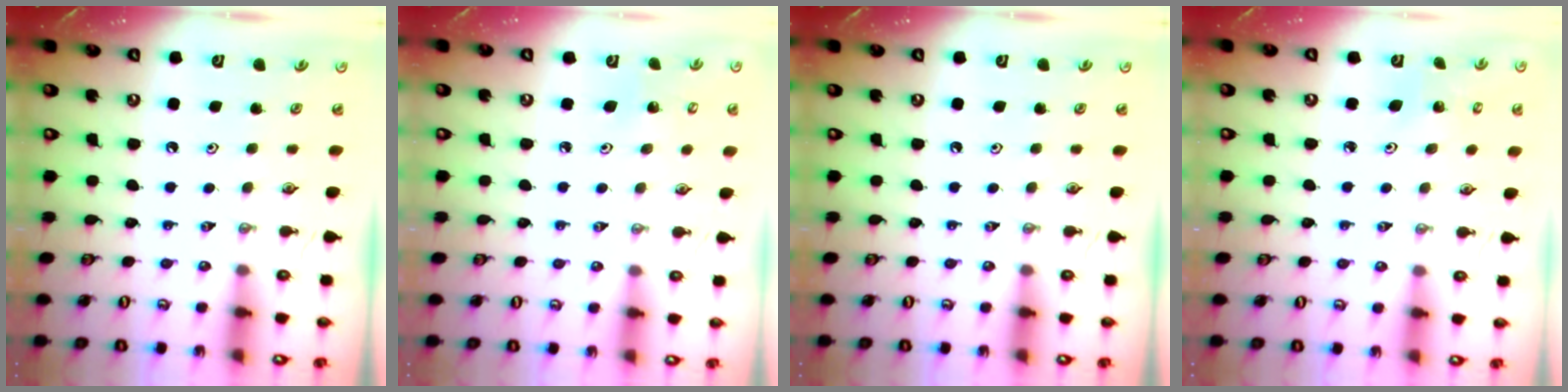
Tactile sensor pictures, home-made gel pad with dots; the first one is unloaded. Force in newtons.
{"total": 3.5, "press": 3.5, "slide": 0.2}
{"total": 0.0}
{"total": 2.4, "press": 2.4, "slide": 0.2}